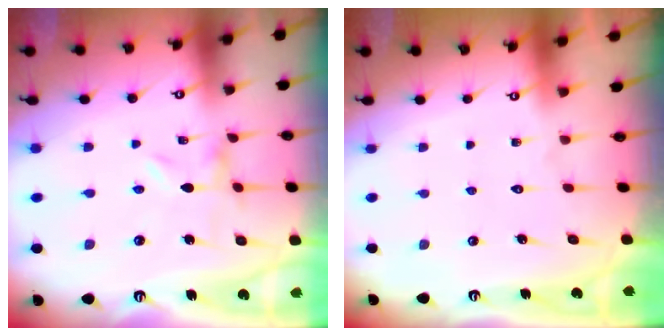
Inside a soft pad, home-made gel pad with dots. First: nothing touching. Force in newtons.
{"total": 1.5, "press": 1.5, "slide": 0.1}